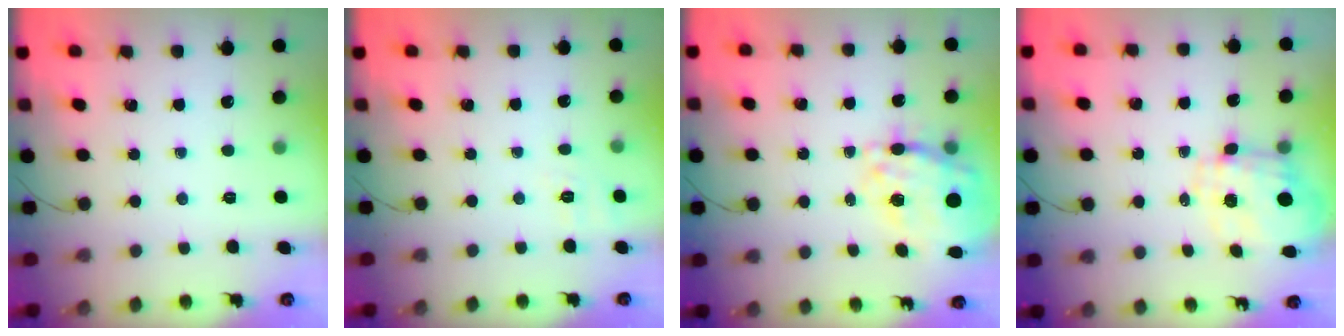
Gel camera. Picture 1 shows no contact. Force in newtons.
{"total": 6.8, "press": 6.4, "slide": 2.1}
{"total": 15.4, "press": 14.5, "slide": 5.1}
{"total": 3.5, "press": 3.2, "slide": 1.4}